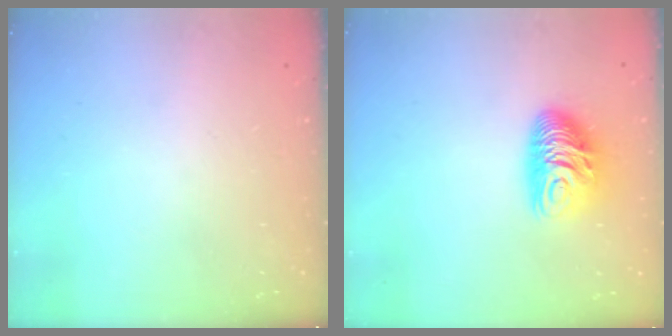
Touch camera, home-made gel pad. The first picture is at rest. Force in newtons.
{"total": 10.1, "press": 10.0, "slide": 1.1}